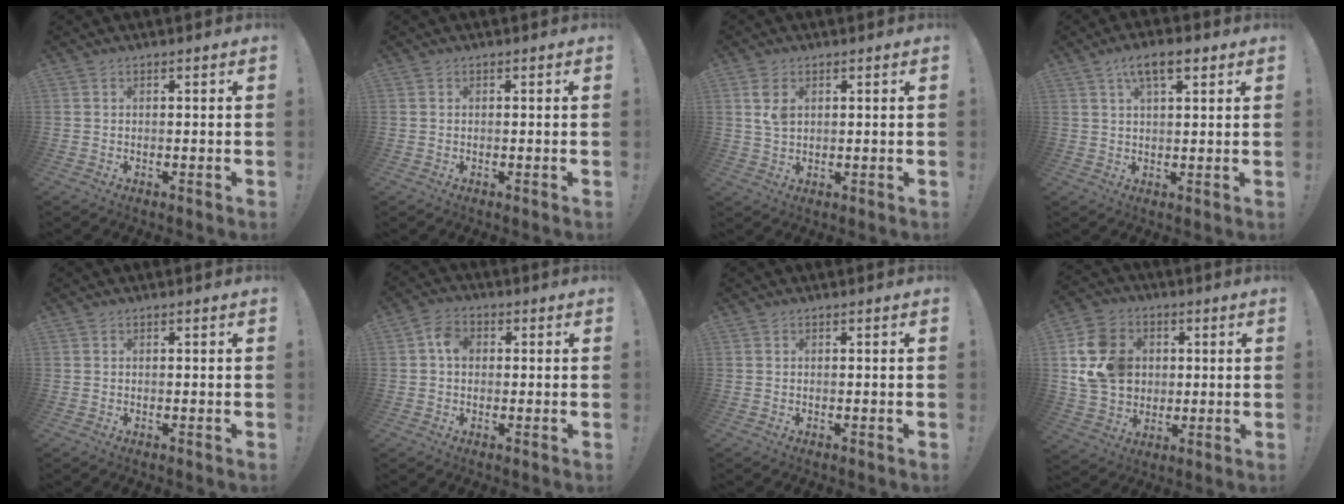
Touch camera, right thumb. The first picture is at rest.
{"total": 0.0}
{"total": 5.3, "force": [2.1, 3.3, 3.5], "torque": [-0.057, -0.008, 0.035]}
{"total": 7.3, "force": [3.8, 2.9, 5.5], "torque": [-0.087, -0.007, 0.065]}
{"total": 0.0}
{"total": 5.4, "force": [0.6, 4.0, 3.5], "torque": [-0.052, 0.011, 0.010]}
{"total": 0.0}
{"total": 16.6, "force": [2.3, 14.1, 8.4], "torque": [-0.132, -0.005, 0.051]}